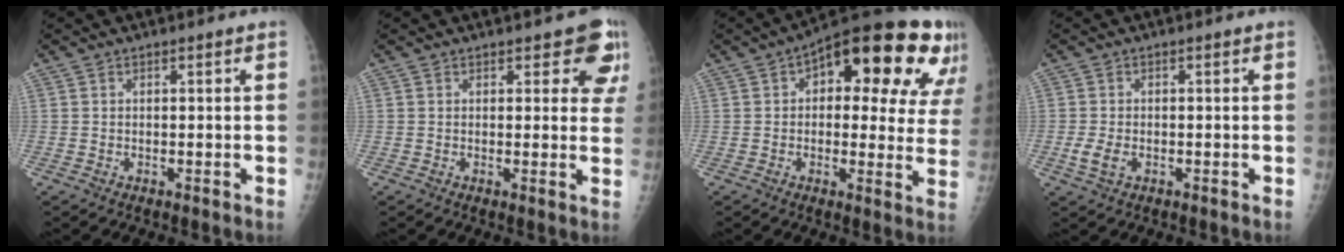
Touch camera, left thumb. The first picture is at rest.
{"total": 6.8, "force": [4.8, 3.8, 3.1], "torque": [0.011, -0.022, 0.034]}
{"total": 22.1, "force": [9.5, 10.5, 17.0], "torque": [-0.175, 0.016, 0.121]}
{"total": 3.5, "force": [-1.1, 2.1, 2.6], "torque": [-0.059, 0.003, -0.019]}